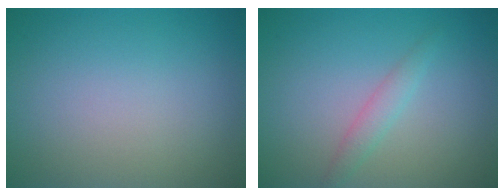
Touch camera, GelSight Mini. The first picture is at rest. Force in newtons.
{"total": 1.5, "press": 1.5, "slide": 0.1}